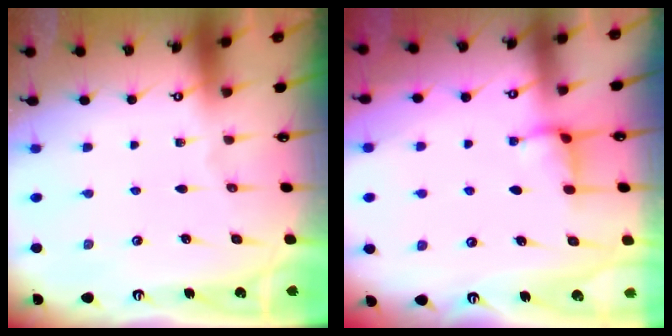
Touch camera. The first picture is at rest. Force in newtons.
{"total": 2.6, "press": 2.6, "slide": 0.4}